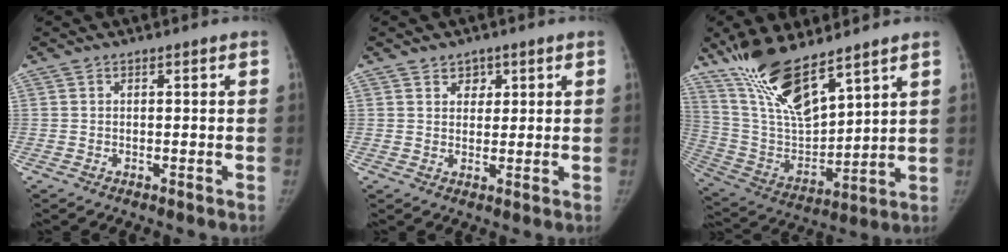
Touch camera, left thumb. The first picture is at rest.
{"total": 2.9, "force": [1.6, 2.3, 0.7], "torque": [0.013, -0.009, 0.023]}
{"total": 17.0, "force": [12.3, 5.1, 10.5], "torque": [-0.178, -0.062, 0.252]}